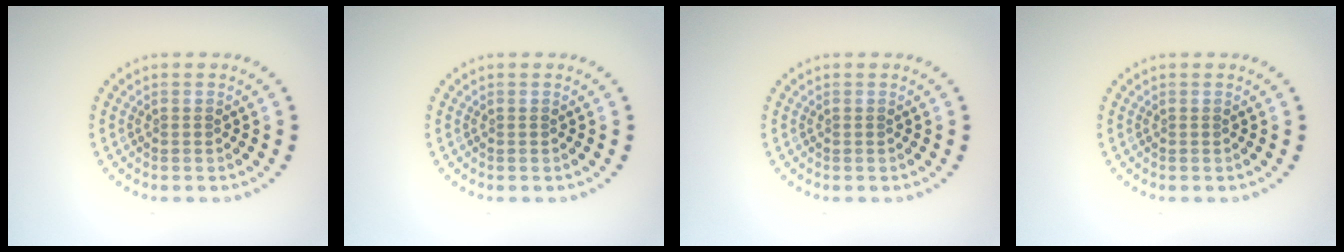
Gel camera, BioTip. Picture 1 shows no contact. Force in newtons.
{"total": 0.0}
{"total": 0.0}
{"total": 0.0}